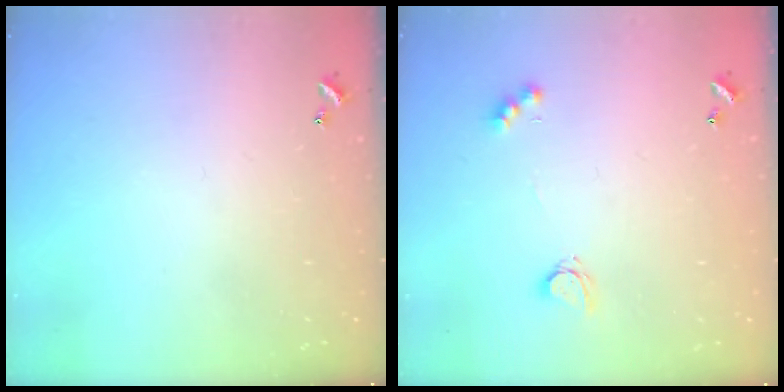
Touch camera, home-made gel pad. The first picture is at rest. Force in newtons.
{"total": 3.2, "press": 3.1, "slide": 0.6}